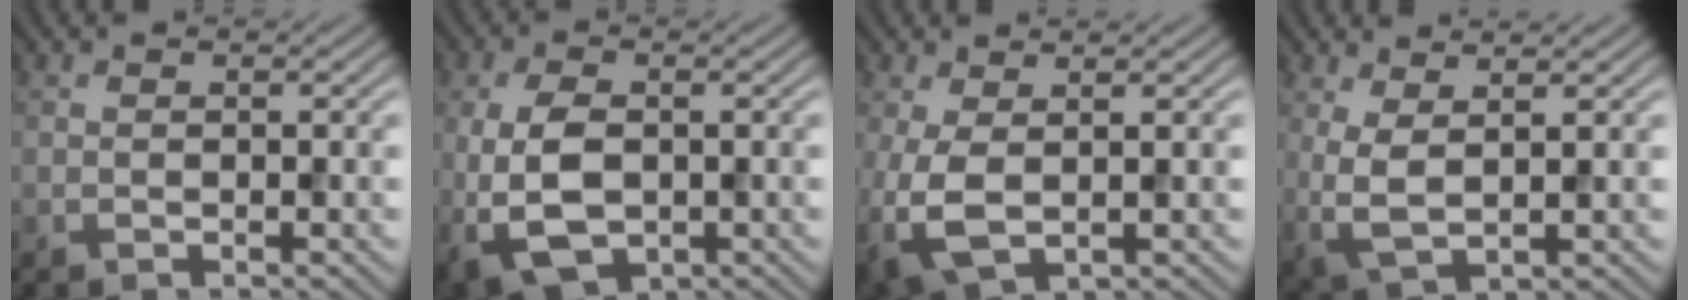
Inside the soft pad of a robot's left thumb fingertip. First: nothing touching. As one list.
[{"total": 7.6, "force": [-1.1, 4.5, 6.1], "torque": [-0.140, -0.011, -0.019]}, {"total": 4.6, "force": [-0.2, 2.3, 4.0], "torque": [-0.107, -0.002, -0.004]}, {"total": 4.1, "force": [1.6, 1.2, 3.6], "torque": [-0.089, -0.002, 0.032]}]